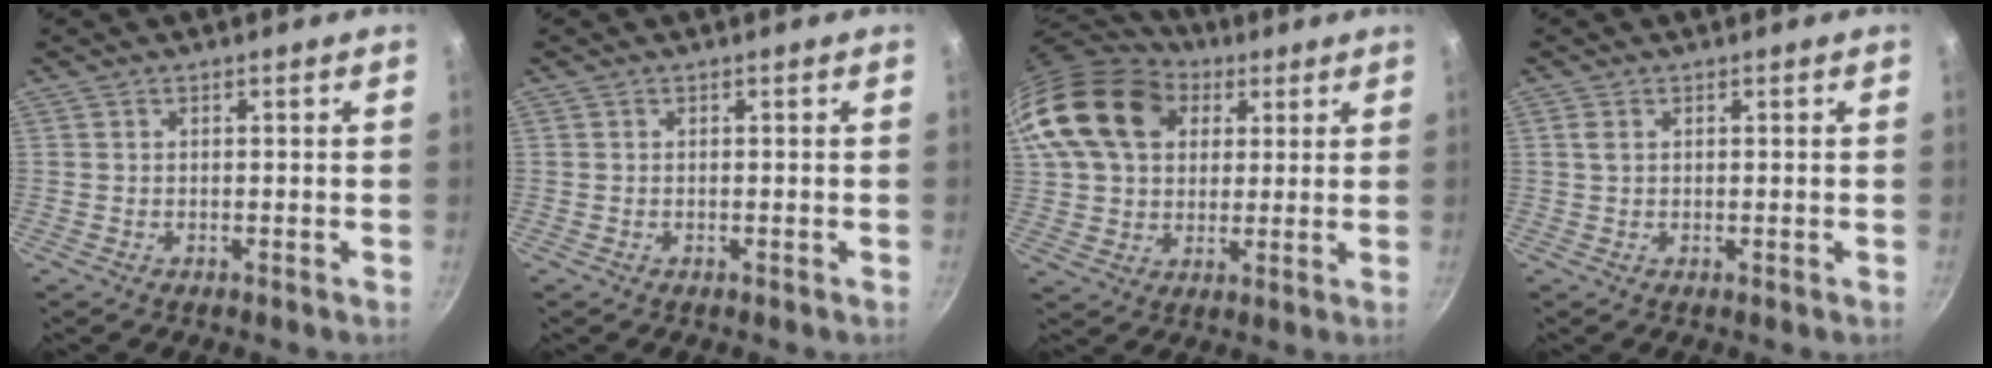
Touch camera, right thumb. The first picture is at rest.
{"total": 0.0}
{"total": 21.4, "force": [7.4, 15.5, 12.7], "torque": [-0.232, 0.012, 0.128]}
{"total": 1.2, "force": [0.4, 0.6, 0.9], "torque": [-0.017, 0.001, 0.007]}